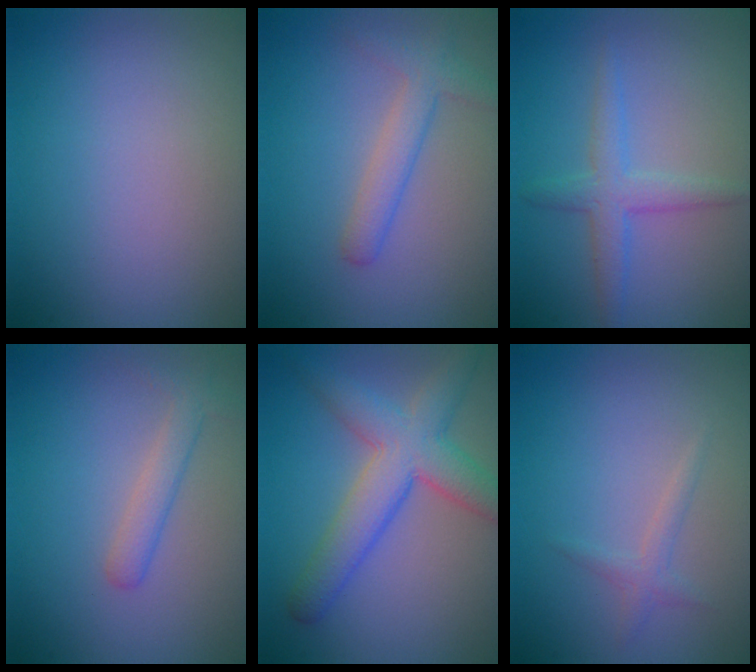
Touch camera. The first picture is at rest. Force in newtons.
{"total": 2.7, "press": 2.7, "slide": 0.1}
{"total": 2.7, "press": 2.7, "slide": 0.1}
{"total": 2.0, "press": 2.0, "slide": 0.1}
{"total": 6.0, "press": 6.0, "slide": 0.2}
{"total": 1.1, "press": 1.1, "slide": 0.0}